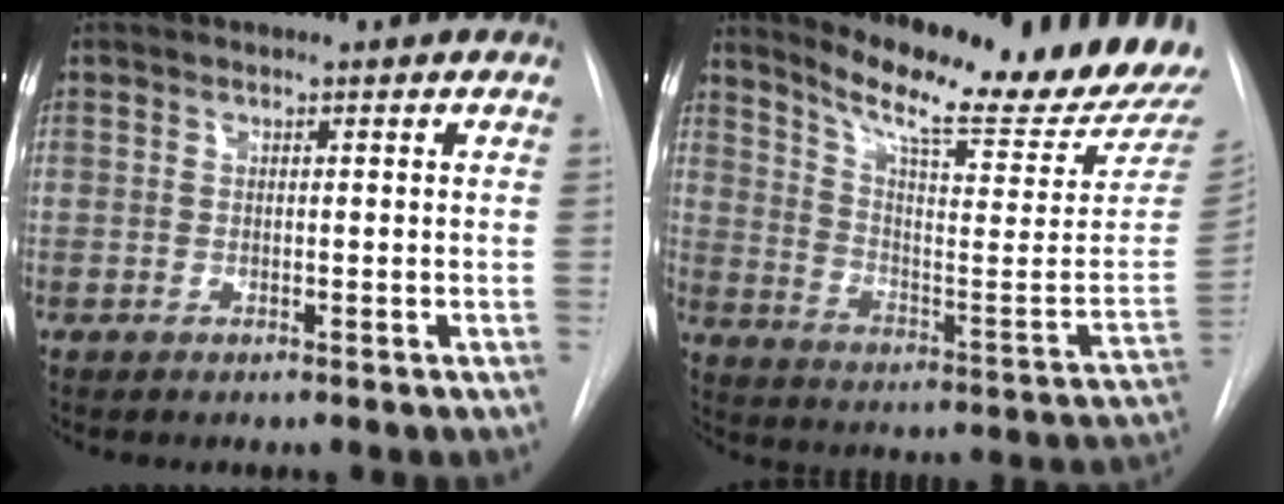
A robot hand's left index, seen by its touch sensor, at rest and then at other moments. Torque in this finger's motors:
{"motor_torque": [0.34, -0.55, 0.11, 0.06]}